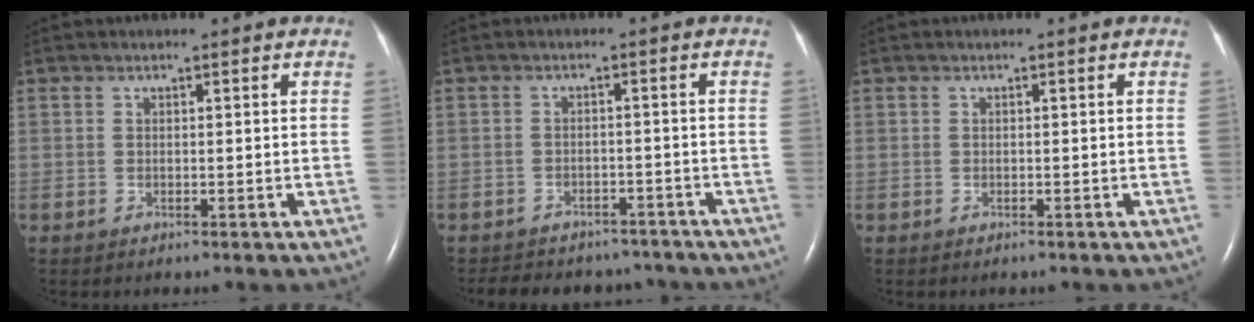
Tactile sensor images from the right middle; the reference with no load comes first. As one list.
[{"total": 11.6, "force": [-10.3, 4.8, 2.7], "torque": [-0.054, 0.009, -0.122]}, {"total": 0.0}]